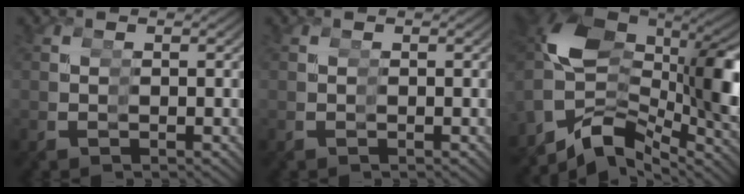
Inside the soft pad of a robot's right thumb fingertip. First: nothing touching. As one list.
[{"total": 0.0}, {"total": 14.5, "force": [0.7, 8.4, 11.7], "torque": [-0.220, -0.013, 0.029]}]